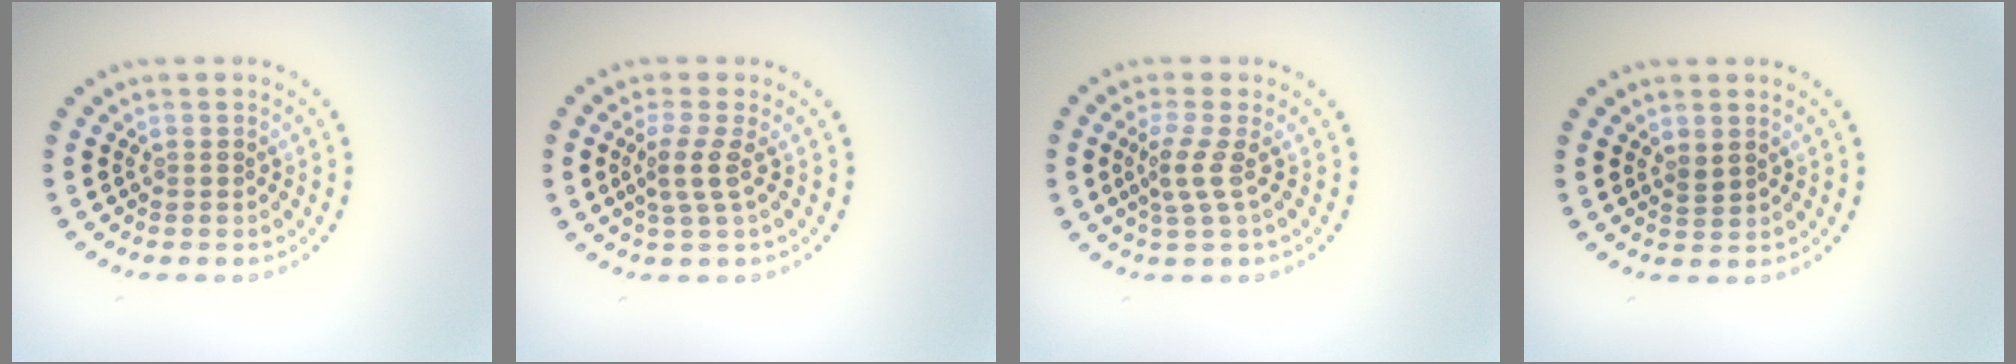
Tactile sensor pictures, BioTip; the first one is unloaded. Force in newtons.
{"total": 2.2, "press": 1.6, "slide": 1.5}
{"total": 2.2, "press": 1.6, "slide": 1.5}
{"total": 0.8, "press": 0.7, "slide": 0.4}